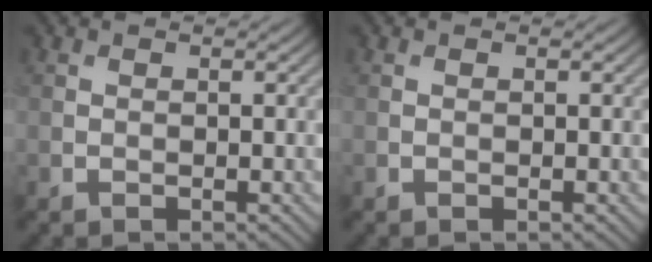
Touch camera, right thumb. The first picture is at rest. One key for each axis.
{"total": 0.0}